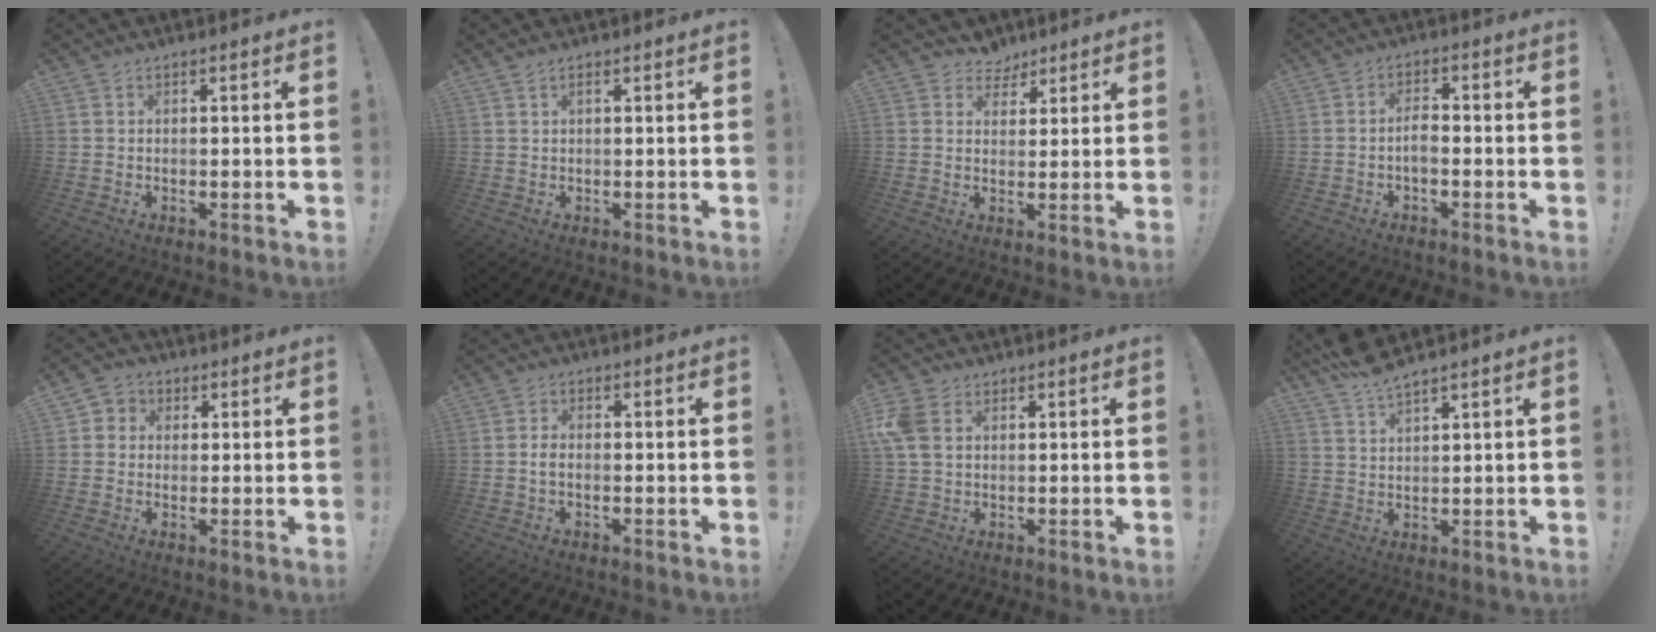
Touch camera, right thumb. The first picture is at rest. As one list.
[{"total": 1.0, "force": [0.6, 0.2, 0.8], "torque": [-0.021, 0.003, 0.011]}, {"total": 5.0, "force": [3.3, 3.7, 0.4], "torque": [0.007, -0.026, 0.062]}, {"total": 3.6, "force": [-1.1, 1.5, 3.1], "torque": [-0.068, -0.002, -0.025]}, {"total": 3.9, "force": [-0.1, 3.8, 1.1], "torque": [-0.012, 0.005, -0.002]}, {"total": 2.1, "force": [-0.6, 0.9, 1.8], "torque": [-0.036, 0.003, -0.013]}, {"total": 7.5, "force": [2.2, 5.3, 4.9], "torque": [-0.107, 0.002, 0.044]}, {"total": 5.2, "force": [4.7, 0.2, 2.2], "torque": [-0.044, -0.026, 0.084]}]